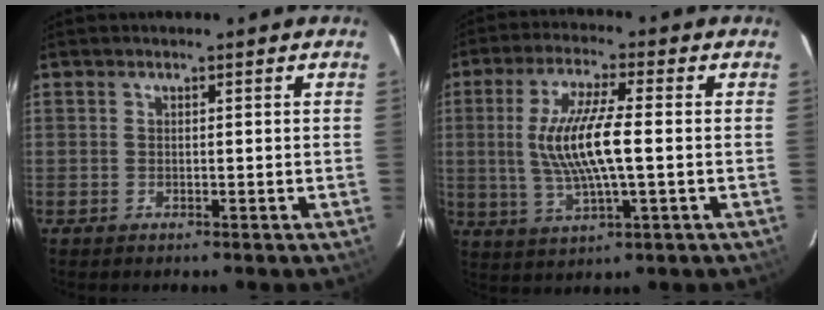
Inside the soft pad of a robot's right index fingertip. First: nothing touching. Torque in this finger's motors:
{"motor_torque": [0.59, 0.08, 0.36, 0.21]}